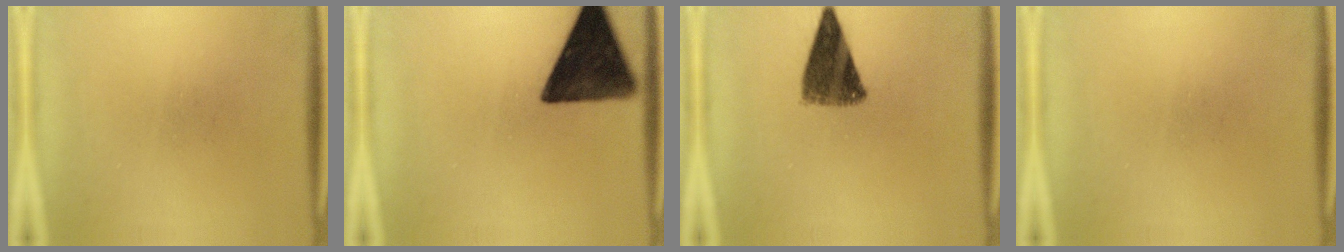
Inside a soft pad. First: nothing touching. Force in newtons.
{"total": 15.0}
{"total": 9.2}
{"total": 0.0}